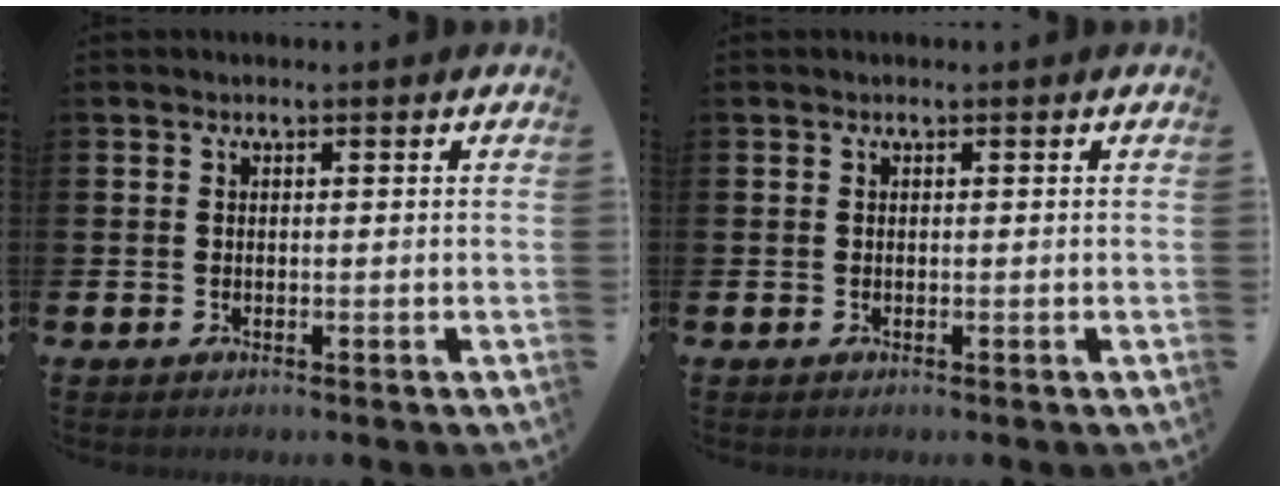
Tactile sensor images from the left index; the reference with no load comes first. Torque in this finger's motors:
{"motor_torque": [-0.04, 0.04, 0.00, 0.00]}